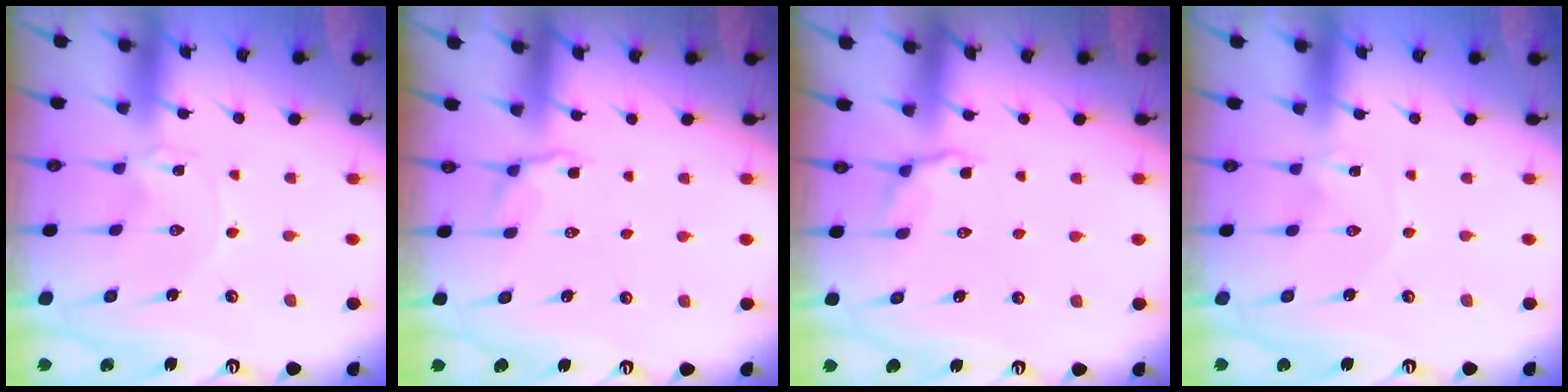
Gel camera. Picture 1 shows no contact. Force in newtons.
{"total": 3.9, "press": 3.4, "slide": 2.0}
{"total": 3.2, "press": 2.8, "slide": 1.7}
{"total": 0.0}